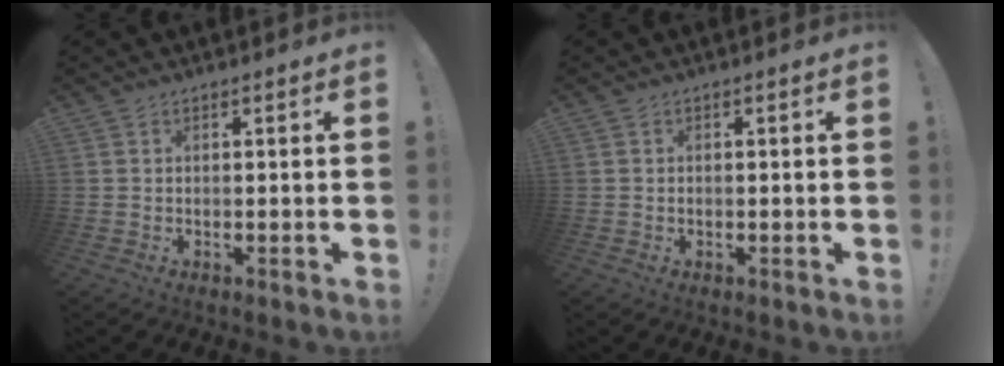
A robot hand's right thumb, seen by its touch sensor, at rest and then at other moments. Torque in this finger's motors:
{"motor_torque": [0.13, 0.00, 0.16, -0.03, -0.01]}